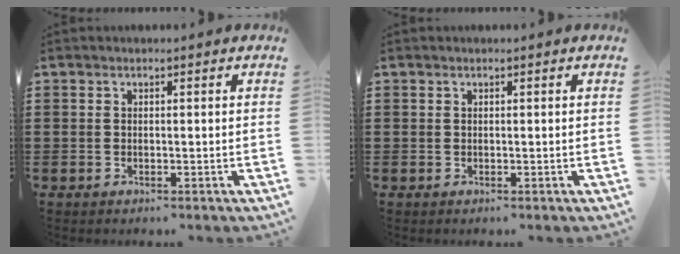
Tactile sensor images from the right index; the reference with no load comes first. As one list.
[{"total": 0.0}]